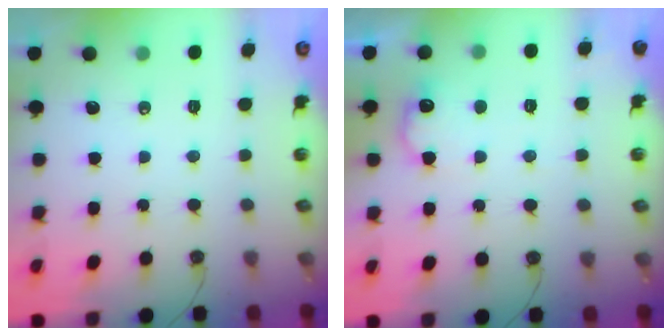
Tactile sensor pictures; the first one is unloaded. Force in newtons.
{"total": 10.4, "press": 10.4, "slide": 0.4}